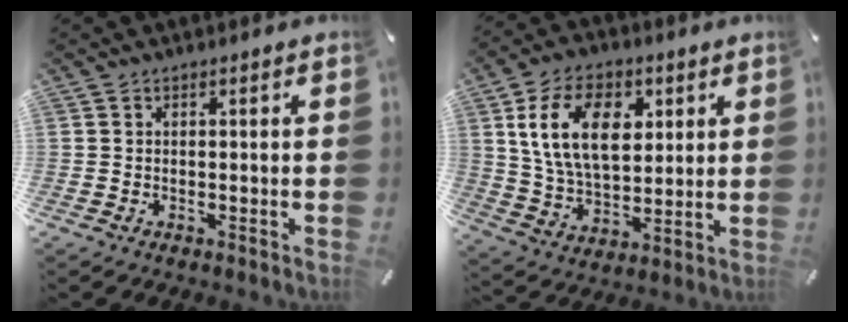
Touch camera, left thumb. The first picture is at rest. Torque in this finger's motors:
{"motor_torque": [2.43, 2.58, 1.53, -1.24, 0.24]}